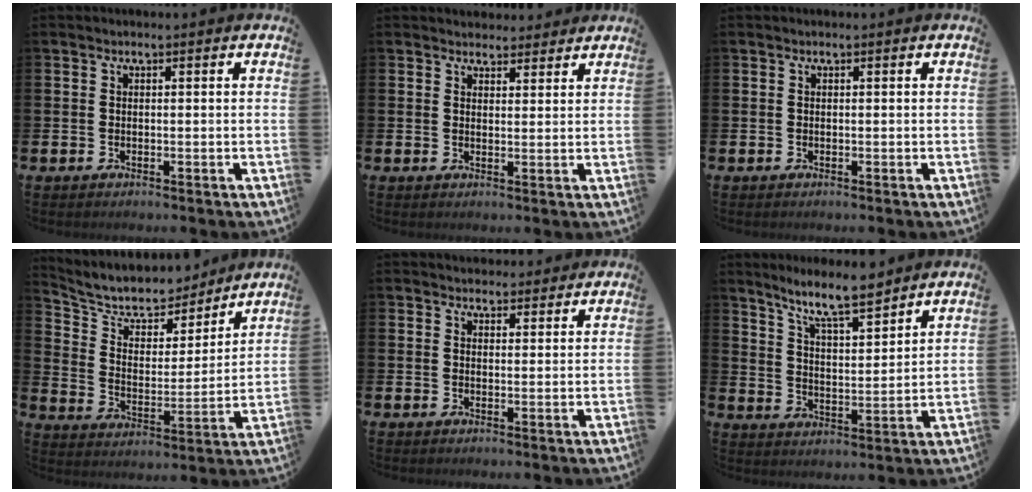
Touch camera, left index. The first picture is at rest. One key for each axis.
{"total": 3.2, "fx": 3.0, "fy": 1.1, "fz": -0.3, "tx": 0.007, "ty": -0.014, "tz": 0.055}
{"total": 0.0}
{"total": 8.3, "fx": 7.6, "fy": 3.0, "fz": 1.5, "tx": -0.074, "ty": -0.056, "tz": 0.133}
{"total": 2.9, "fx": 2.7, "fy": 0.9, "fz": -0.2, "tx": 0.007, "ty": -0.013, "tz": 0.050}
{"total": 8.5, "fx": 7.7, "fy": 1.0, "fz": 3.3, "tx": -0.086, "ty": -0.038, "tz": 0.138}